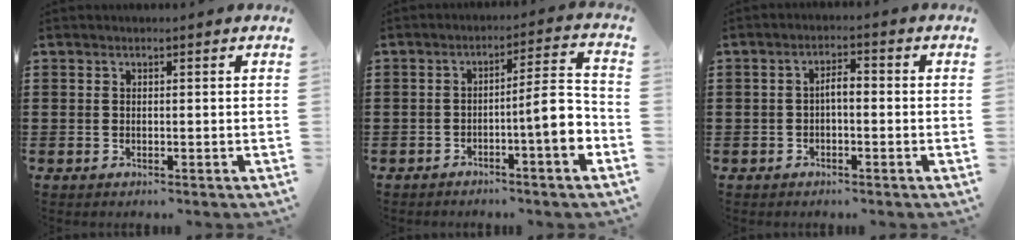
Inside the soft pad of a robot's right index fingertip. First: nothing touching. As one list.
[{"total": 8.4, "force": [-2.8, 1.4, 7.8], "torque": [-0.112, -0.004, -0.053]}, {"total": 2.4, "force": [-0.7, 0.8, 2.2], "torque": [-0.041, 0.007, -0.015]}]